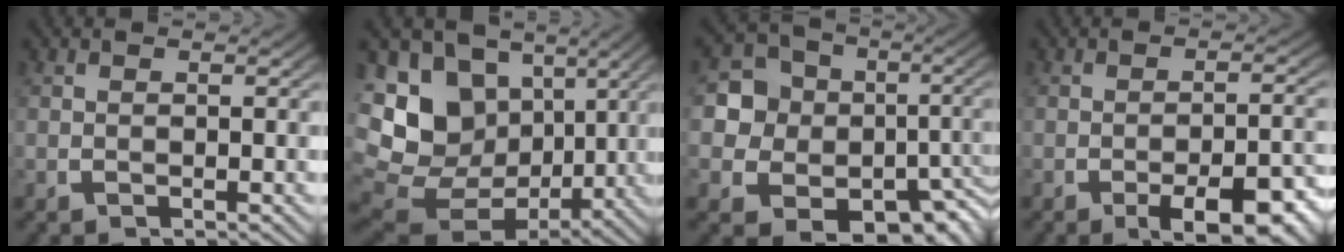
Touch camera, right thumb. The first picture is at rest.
{"total": 18.5, "force": [-1.1, 14.8, 11.0], "torque": [-0.233, -0.062, 0.001]}
{"total": 13.4, "force": [-2.9, 10.9, 7.2], "torque": [-0.163, -0.067, -0.030]}
{"total": 6.8, "force": [-3.3, 2.8, 5.2], "torque": [-0.071, -0.019, -0.042]}